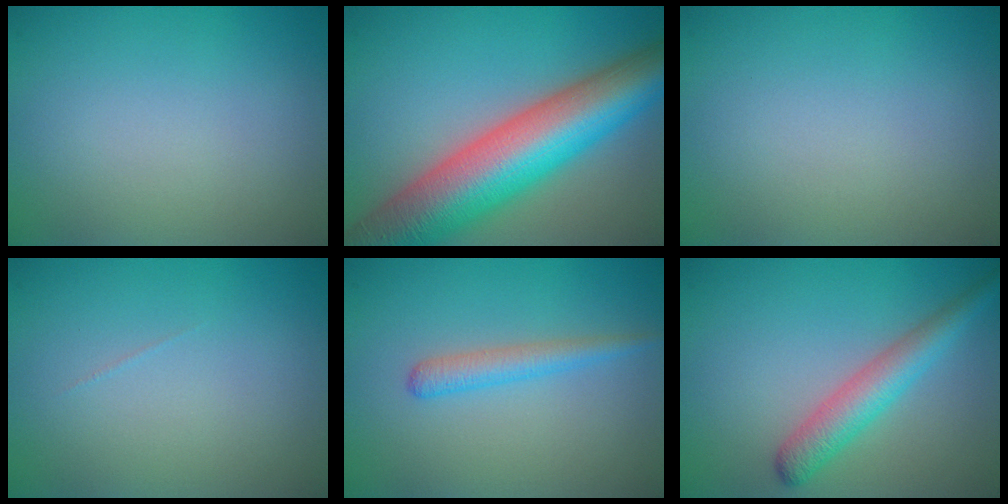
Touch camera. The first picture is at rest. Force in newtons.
{"total": 13.0, "press": 13.0, "slide": 0.5}
{"total": 0.0}
{"total": 0.0}
{"total": 2.0, "press": 1.9, "slide": 0.1}
{"total": 3.6, "press": 3.6, "slide": 0.1}